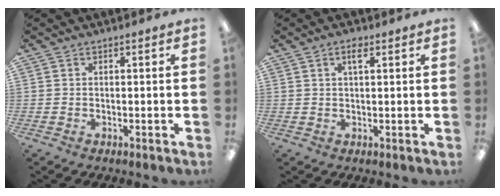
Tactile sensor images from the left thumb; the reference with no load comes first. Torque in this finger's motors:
{"motor_torque": [-0.14, 0.01, -0.17, 0.22, 0.01]}